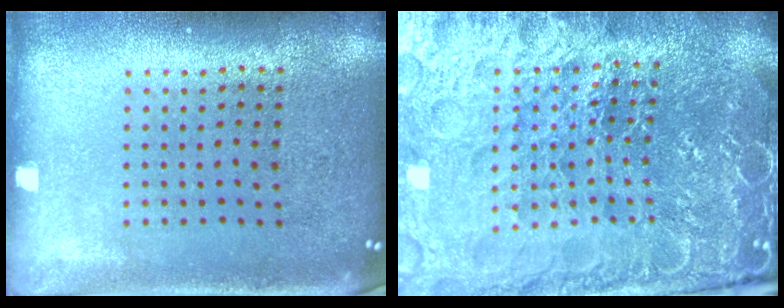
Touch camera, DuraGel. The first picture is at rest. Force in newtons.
{"total": 5.4, "press": 5.0, "slide": 1.9}